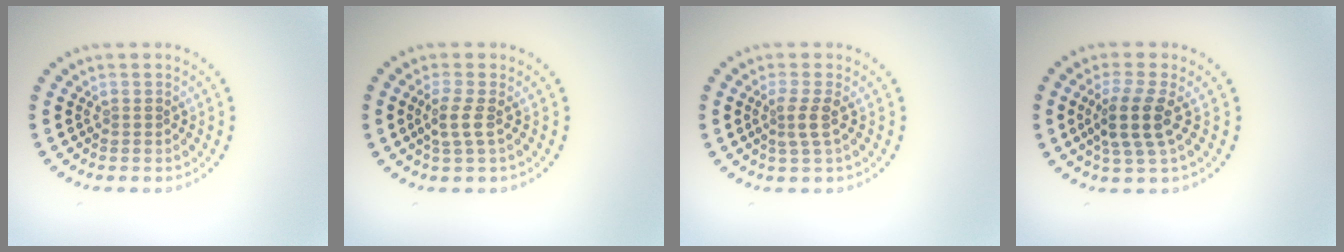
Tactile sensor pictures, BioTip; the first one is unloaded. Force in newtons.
{"total": 1.9, "press": 1.6, "slide": 1.0}
{"total": 2.0, "press": 1.5, "slide": 1.4}
{"total": 3.5, "press": 2.8, "slide": 2.1}